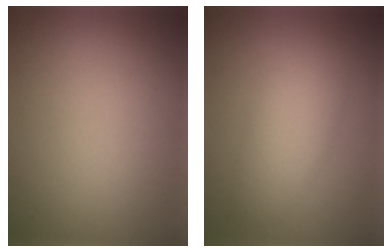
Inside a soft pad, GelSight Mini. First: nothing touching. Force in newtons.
{"total": 3.8, "press": 3.8, "slide": 0.1}